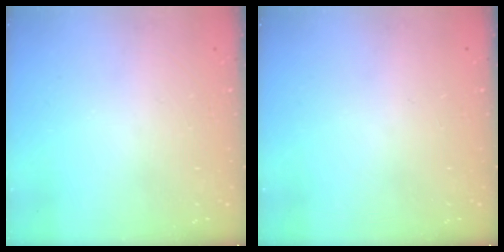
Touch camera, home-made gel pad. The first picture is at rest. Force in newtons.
{"total": 0.0}